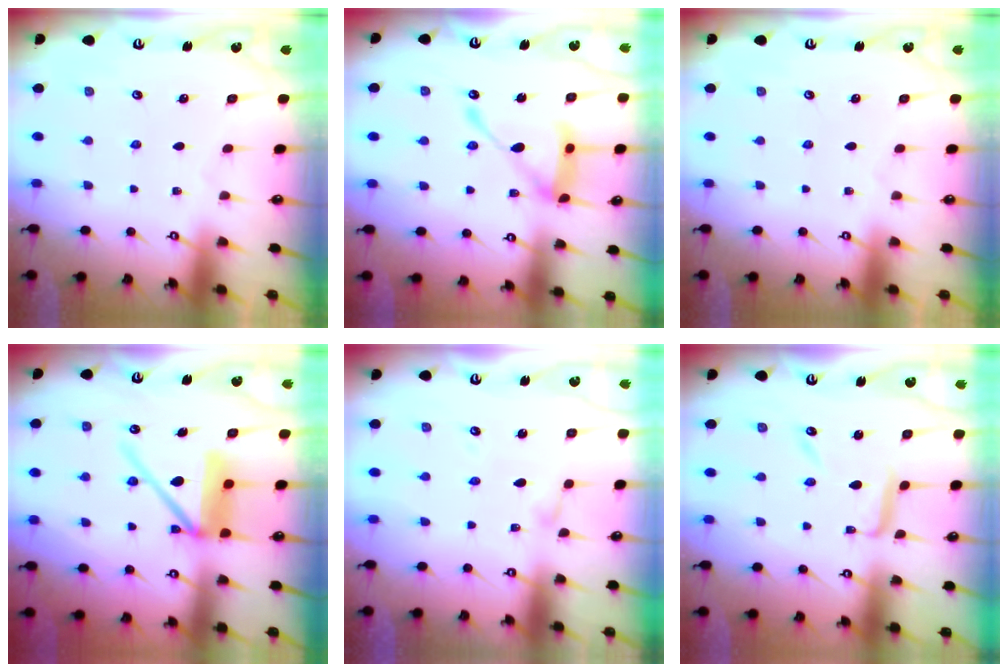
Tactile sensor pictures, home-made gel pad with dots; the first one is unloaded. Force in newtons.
{"total": 17.3, "press": 17.2, "slide": 1.4}
{"total": 0.0}
{"total": 12.3, "press": 12.2, "slide": 1.6}
{"total": 2.6, "press": 2.6, "slide": 0.1}
{"total": 10.2, "press": 10.2, "slide": 0.9}